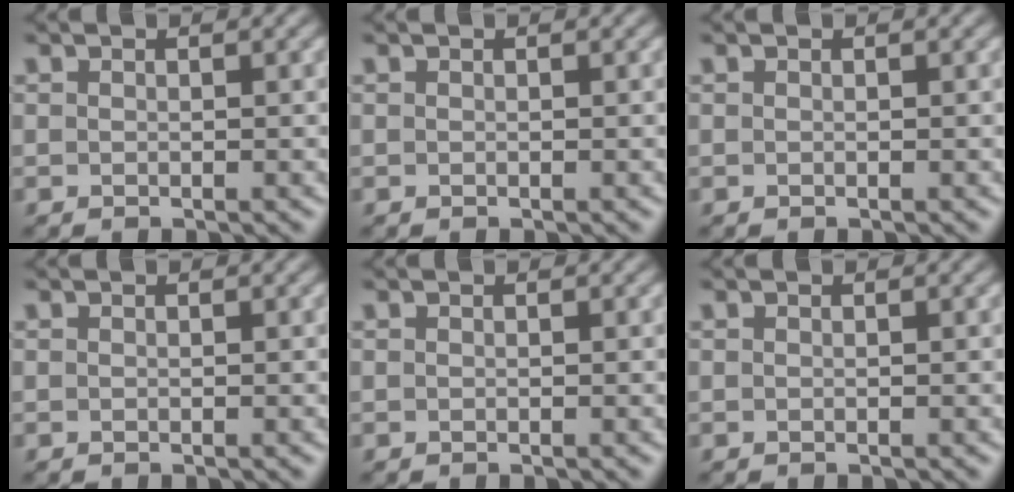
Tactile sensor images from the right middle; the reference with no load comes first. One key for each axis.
{"total": 0.0}
{"total": 0.0}
{"total": 0.0}
{"total": 0.0}
{"total": 0.0}